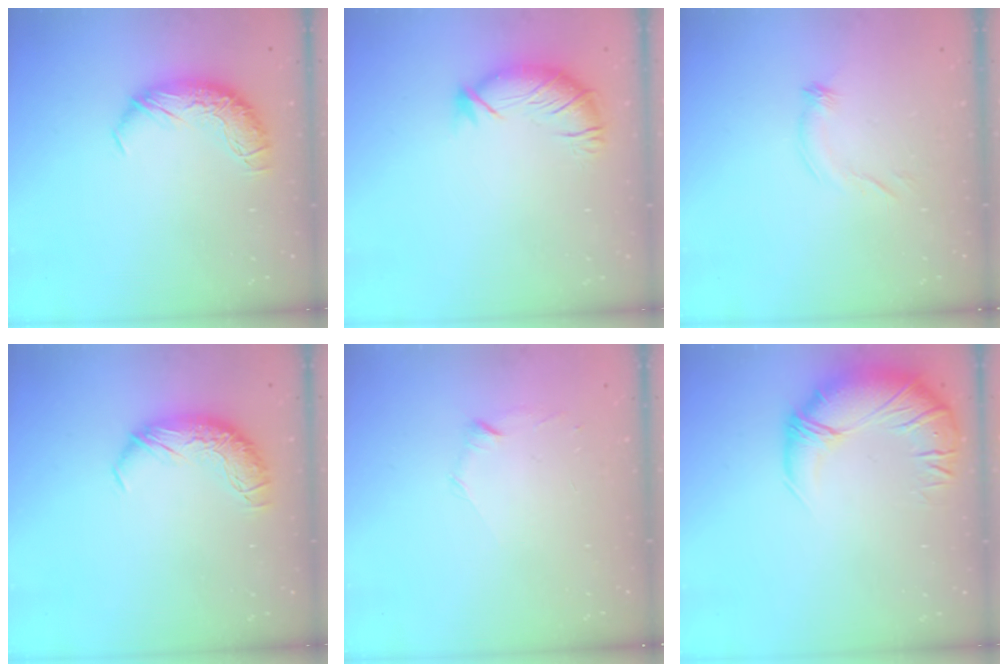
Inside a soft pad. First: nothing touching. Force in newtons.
{"total": 2.9, "press": 2.0, "slide": 2.2}
{"total": 6.2, "press": 6.1, "slide": 1.1}
{"total": 0.0}
{"total": 7.5, "press": 7.4, "slide": 0.7}
{"total": 3.2, "press": 0.8, "slide": 3.2}